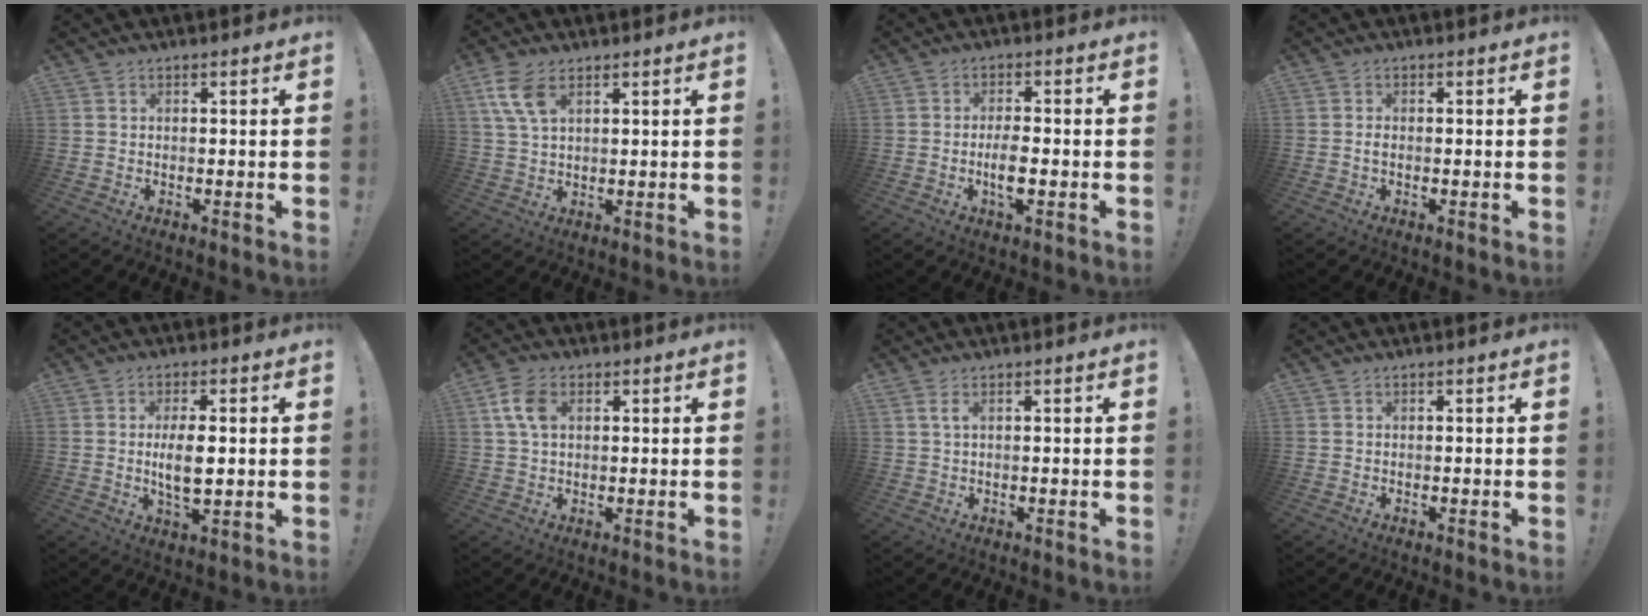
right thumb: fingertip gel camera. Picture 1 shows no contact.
{"total": 8.0, "force": [4.1, 4.0, 5.6], "torque": [-0.111, -0.009, 0.079]}
{"total": 5.3, "force": [-1.7, 2.1, 4.6], "torque": [-0.079, -0.001, -0.032]}
{"total": 0.9, "force": [-0.4, 0.3, 0.7], "torque": [-0.021, 0.005, -0.006]}
{"total": 7.6, "force": [0.1, 3.1, 7.0], "torque": [-0.128, -0.010, -0.004]}
{"total": 7.4, "force": [2.0, 4.8, 5.3], "torque": [-0.102, 0.002, 0.036]}
{"total": 2.4, "force": [0.9, 0.6, 2.1], "torque": [-0.040, 0.000, 0.014]}
{"total": 0.0}